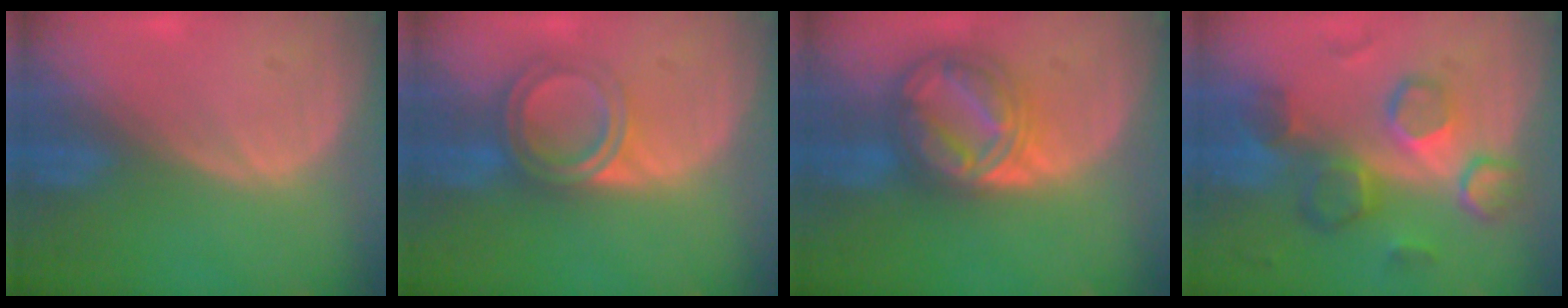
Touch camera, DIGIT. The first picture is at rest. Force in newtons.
{"total": 6.4, "press": 5.4, "slide": 3.5}
{"total": 9.2, "press": 9.1, "slide": 0.6}
{"total": 9.9, "press": 9.0, "slide": 4.2}